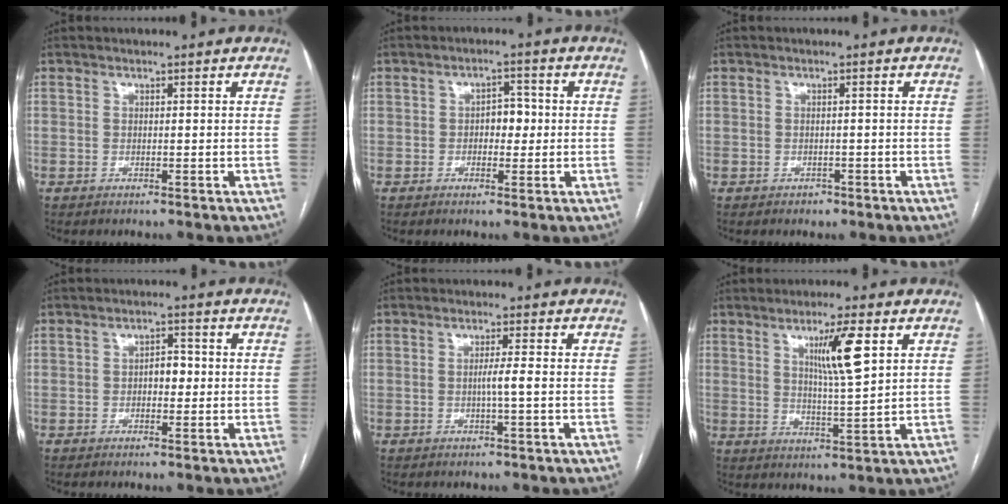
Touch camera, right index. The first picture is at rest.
{"total": 3.0, "force": [-0.1, 1.8, 2.4], "torque": [-0.030, 0.009, -0.001]}
{"total": 1.2, "force": [-0.8, 0.9, 0.2], "torque": [-0.003, 0.003, -0.010]}
{"total": 2.7, "force": [-0.2, 1.5, 2.2], "torque": [-0.028, 0.008, -0.004]}
{"total": 2.1, "force": [-0.3, -0.5, 2.0], "torque": [-0.035, 0.000, -0.007]}
{"total": 7.8, "force": [3.1, 0.1, 7.1], "torque": [-0.123, -0.005, 0.055]}